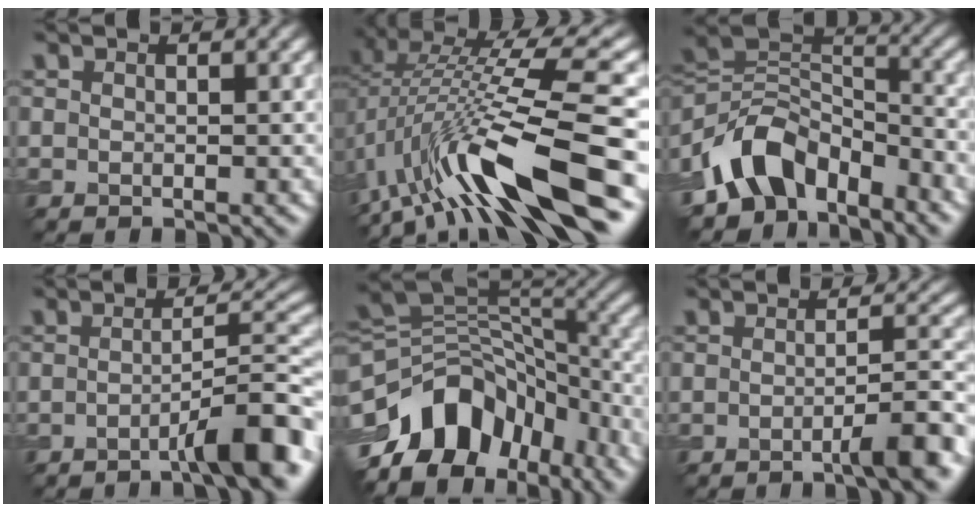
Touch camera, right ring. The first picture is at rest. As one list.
[{"total": 12.8, "force": [-4.3, 3.2, 11.6], "torque": [-0.213, 0.013, -0.065]}, {"total": 8.8, "force": [-5.6, 5.1, 4.6], "torque": [-0.064, 0.001, -0.110]}, {"total": 5.7, "force": [-2.8, 0.9, 4.9], "torque": [-0.062, 0.014, -0.050]}, {"total": 12.1, "force": [-5.7, 8.2, 6.9], "torque": [-0.126, 0.011, -0.105]}, {"total": 4.1, "force": [-1.9, 0.7, 3.6], "torque": [-0.044, 0.010, -0.041]}]